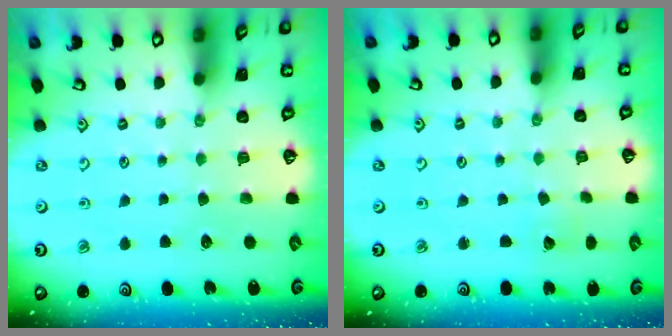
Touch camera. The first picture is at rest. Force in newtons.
{"total": 2.0, "press": 2.0, "slide": 0.2}